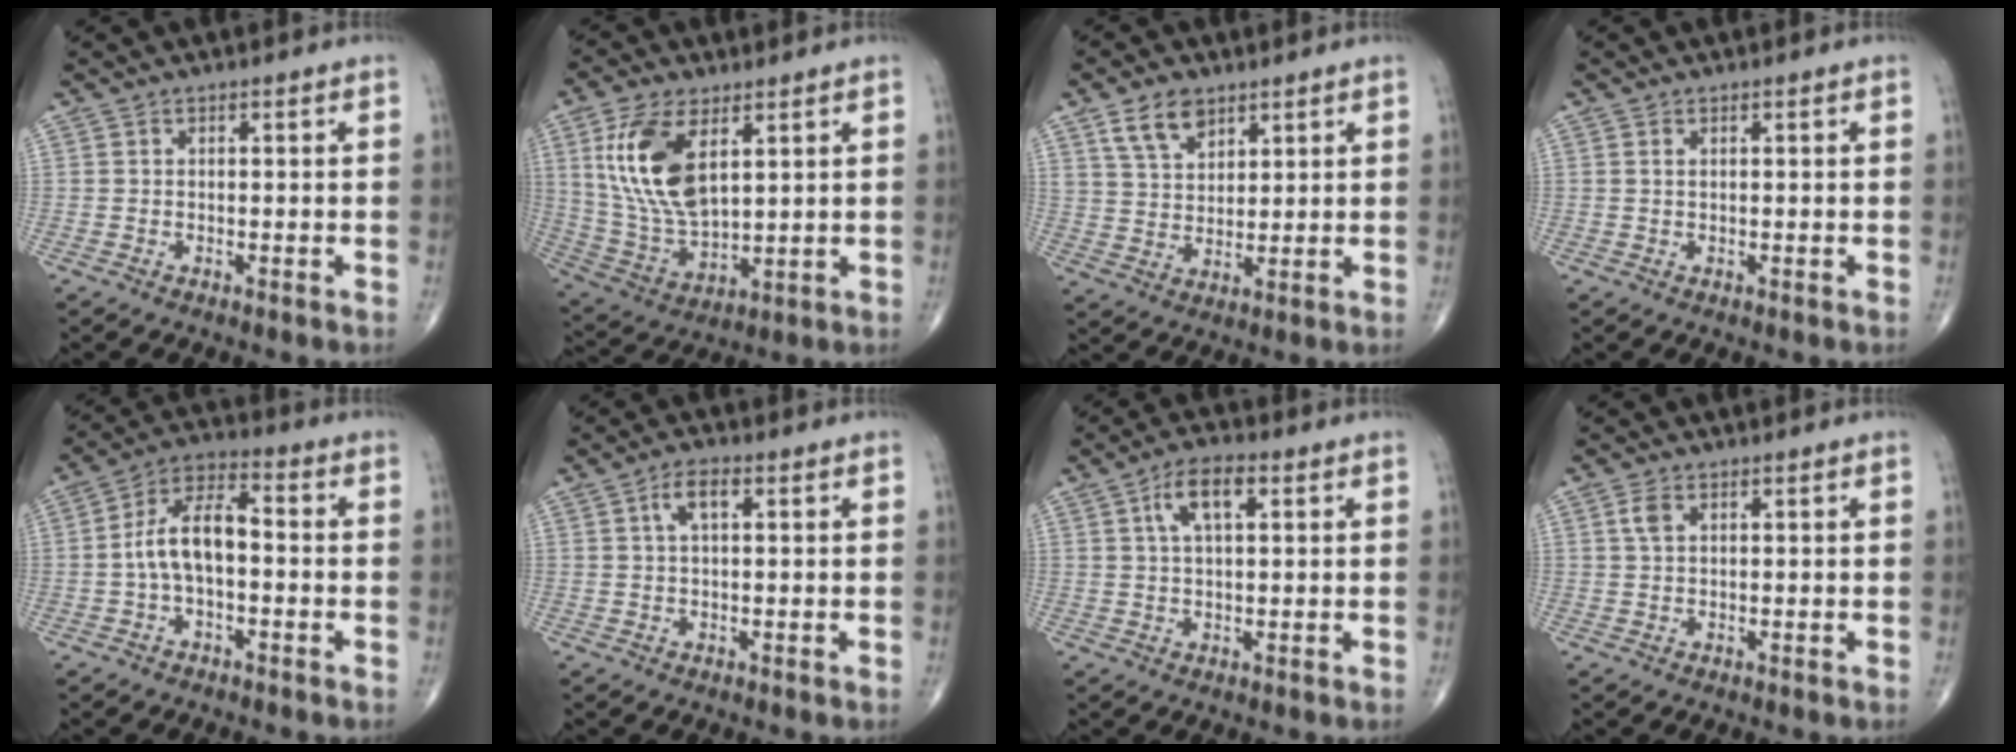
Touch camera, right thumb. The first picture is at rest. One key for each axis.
{"total": 15.6, "fx": 5.4, "fy": 7.7, "fz": 12.4, "tx": -0.247, "ty": -0.021, "tz": 0.116}
{"total": 7.4, "fx": 4.5, "fy": 4.4, "fz": 3.8, "tx": -0.055, "ty": -0.024, "tz": 0.089}
{"total": 0.6, "fx": 0.2, "fy": 0.2, "fz": 0.5, "tx": -0.013, "ty": 0.004, "tz": 0.006}
{"total": 9.6, "fx": -1.0, "fy": 4.8, "fz": 8.2, "tx": -0.152, "ty": 0.040, "tz": -0.027}
{"total": 3.9, "fx": 1.1, "fy": 1.7, "fz": 3.3, "tx": -0.064, "ty": 0.011, "tz": 0.020}
{"total": 6.8, "fx": 2.3, "fy": 3.0, "fz": 5.7, "tx": -0.105, "ty": 0.008, "tz": 0.039}
{"total": 2.3, "fx": 0.8, "fy": 1.3, "fz": 1.7, "tx": -0.039, "ty": 0.009, "tz": 0.018}